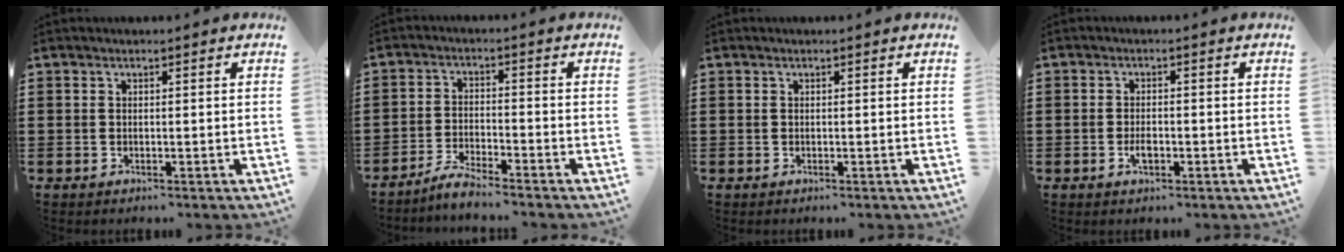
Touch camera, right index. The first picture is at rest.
{"total": 3.6, "force": [-3.5, -0.1, 1.0], "torque": [-0.028, 0.001, -0.070]}
{"total": 0.0}
{"total": 2.2, "force": [-0.8, 1.0, 1.8], "torque": [-0.034, 0.000, -0.015]}